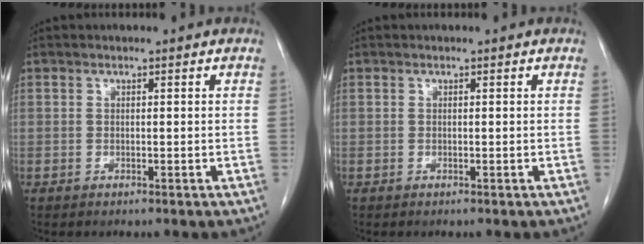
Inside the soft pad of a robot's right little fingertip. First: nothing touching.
{"total": 0.0}